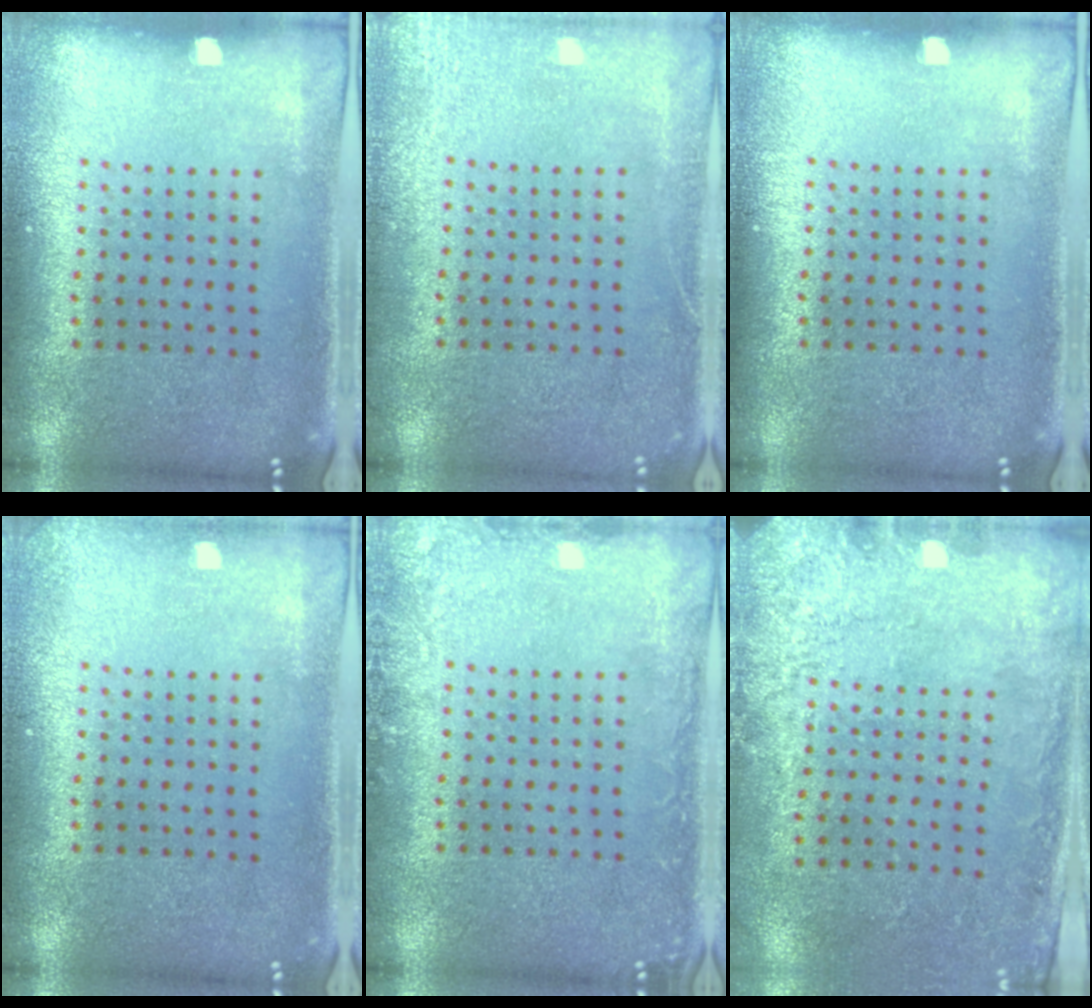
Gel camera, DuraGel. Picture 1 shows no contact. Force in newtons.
{"total": 2.5, "press": 2.4, "slide": 0.3}
{"total": 0.0}
{"total": 1.0, "press": 1.0, "slide": 0.1}
{"total": 2.0, "press": 2.0, "slide": 0.2}
{"total": 2.7, "press": 2.0, "slide": 1.9}